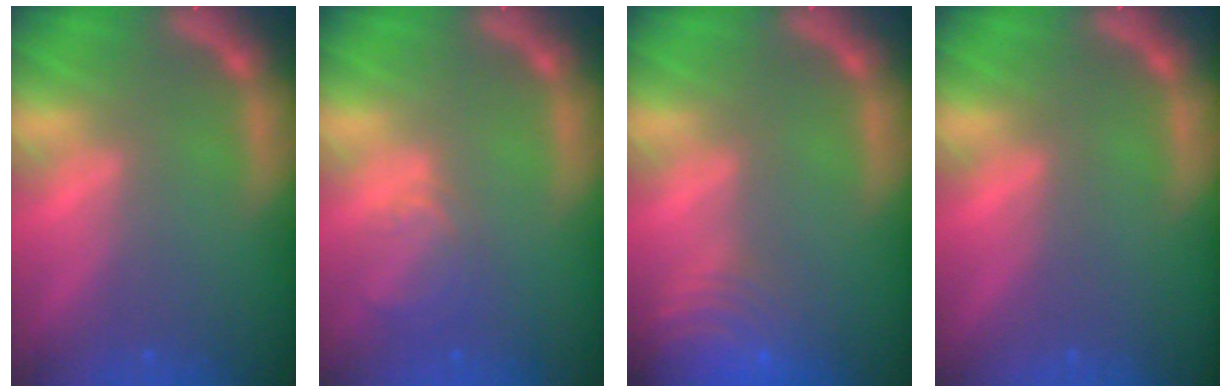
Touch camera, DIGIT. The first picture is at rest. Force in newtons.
{"total": 2.9}
{"total": 10.0}
{"total": 0.0}